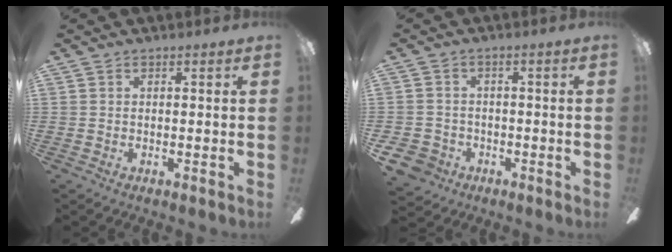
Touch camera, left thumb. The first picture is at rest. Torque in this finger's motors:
{"motor_torque": [0.15, 0.12, 0.00, -0.18, 0.00]}